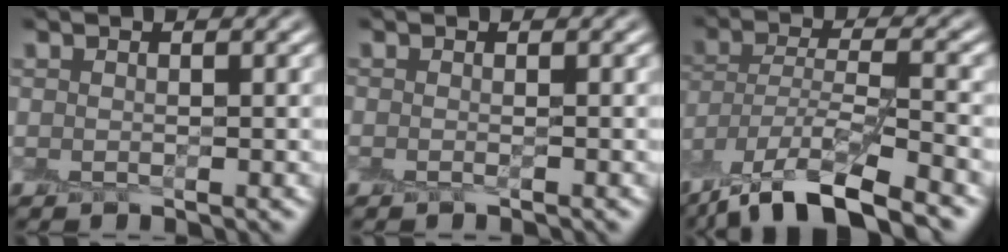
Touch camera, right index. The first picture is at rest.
{"total": 0.8, "force": [-0.5, 0.1, 0.6], "torque": [-0.014, -0.006, -0.009]}
{"total": 10.6, "force": [-7.7, 3.0, 6.7], "torque": [-0.128, -0.007, -0.143]}